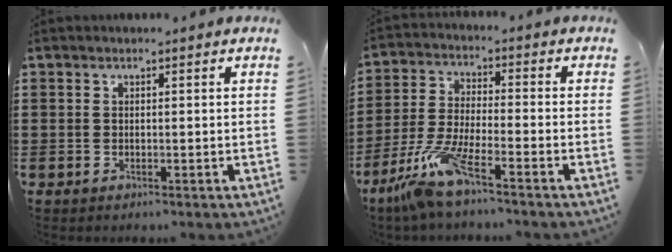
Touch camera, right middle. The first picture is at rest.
{"total": 8.3, "force": [-6.2, 0.4, 5.5], "torque": [-0.133, -0.020, -0.124]}